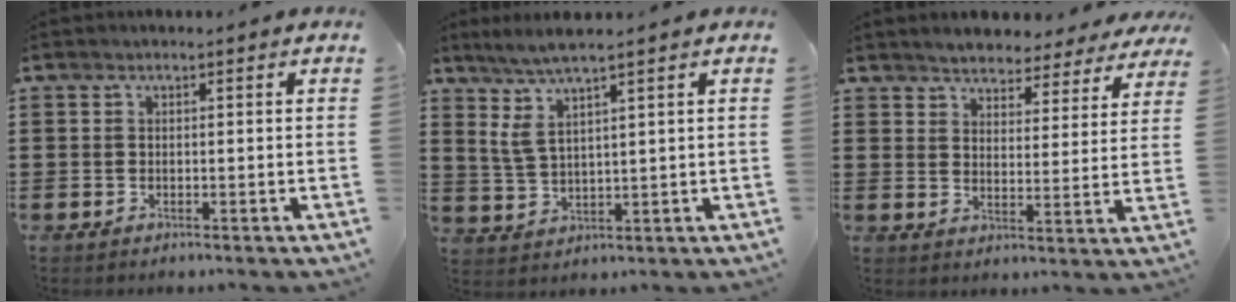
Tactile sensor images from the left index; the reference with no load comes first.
{"total": 5.4, "force": [3.2, 0.7, 4.3], "torque": [-0.098, -0.008, 0.054]}
{"total": 4.0, "force": [4.0, 0.4, 0.1], "torque": [-0.025, -0.021, 0.068]}